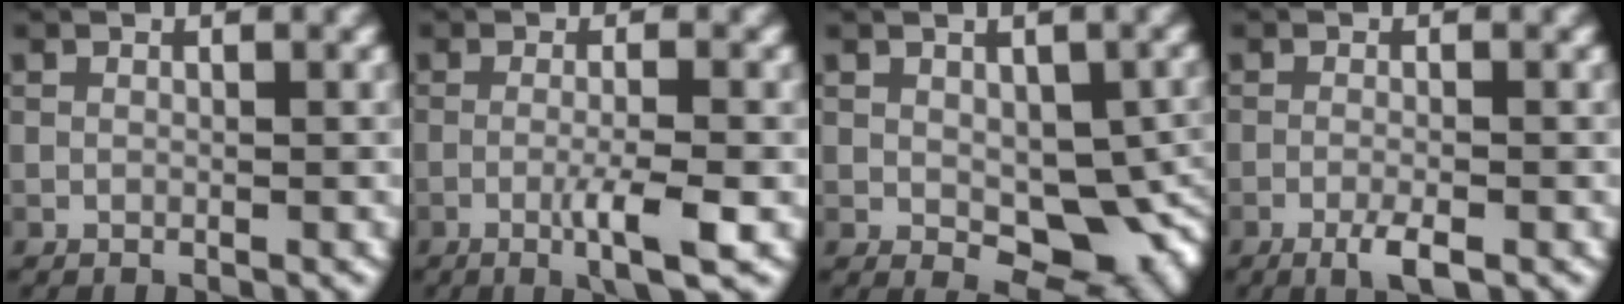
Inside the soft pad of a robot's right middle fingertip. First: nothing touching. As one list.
[{"total": 3.8, "force": [-1.3, 0.4, 3.6], "torque": [-0.057, 0.003, -0.028]}, {"total": 8.0, "force": [-0.8, 4.9, 6.3], "torque": [-0.089, -0.023, 0.003]}, {"total": 2.3, "force": [-1.3, 0.3, 1.9], "torque": [-0.035, -0.001, -0.027]}]